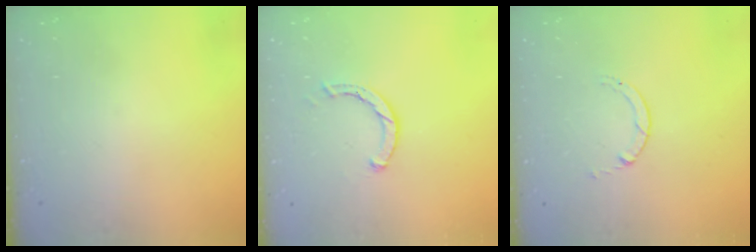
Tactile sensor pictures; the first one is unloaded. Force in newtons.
{"total": 2.0, "press": 2.0, "slide": 0.2}
{"total": 0.7, "press": 0.7, "slide": 0.1}